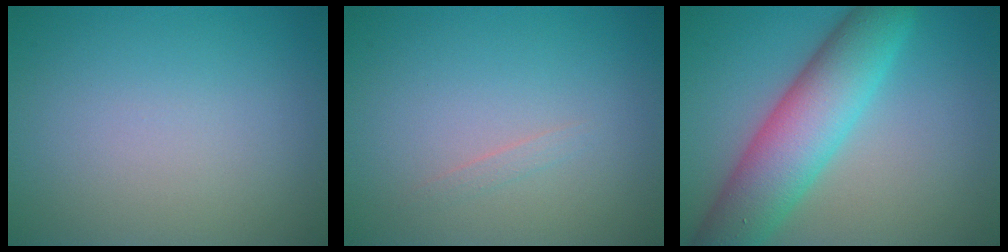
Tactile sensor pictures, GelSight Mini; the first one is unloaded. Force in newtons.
{"total": 0.6, "press": 0.6, "slide": 0.0}
{"total": 8.4, "press": 8.4, "slide": 0.2}